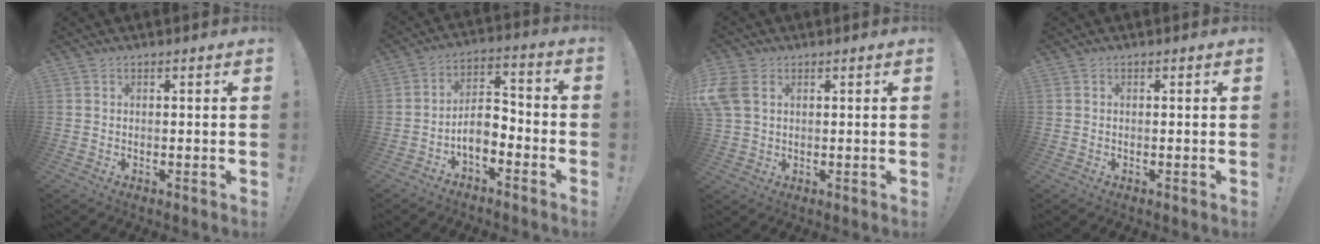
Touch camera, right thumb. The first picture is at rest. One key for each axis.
{"total": 7.4, "fx": -4.4, "fy": 4.3, "fz": 4.1, "tx": -0.077, "ty": 0.019, "tz": -0.078}
{"total": 7.6, "fx": 2.3, "fy": 5.4, "fz": 4.9, "tx": -0.103, "ty": 0.003, "tz": 0.049}
{"total": 0.0}